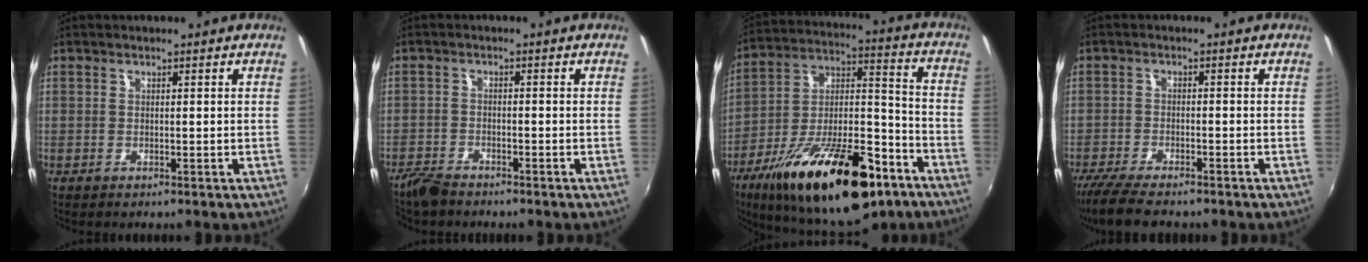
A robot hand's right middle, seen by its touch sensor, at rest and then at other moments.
{"total": 4.1, "force": [-3.8, 1.2, 1.1], "torque": [-0.040, -0.009, -0.076]}
{"total": 28.3, "force": [-16.1, 10.6, 20.7], "torque": [-0.346, -0.014, -0.250]}
{"total": 9.4, "force": [-7.9, 1.9, 4.7], "torque": [-0.114, -0.033, -0.137]}